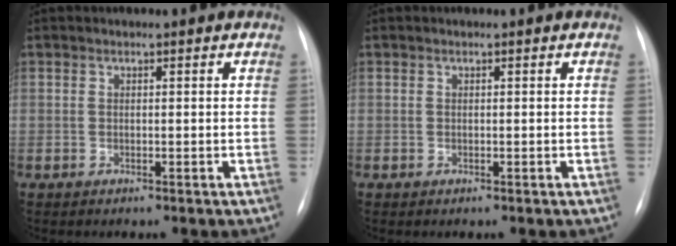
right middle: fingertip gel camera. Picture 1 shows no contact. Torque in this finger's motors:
{"motor_torque": [-0.05, 0.00, 0.04, 0.01]}